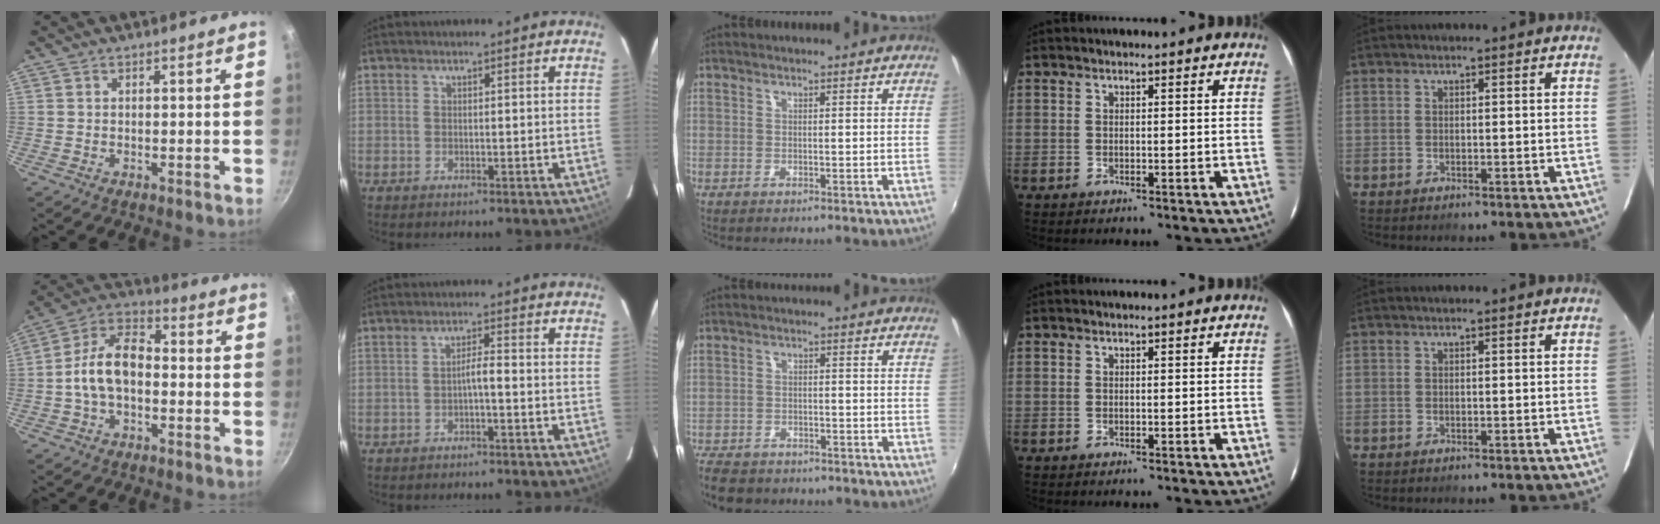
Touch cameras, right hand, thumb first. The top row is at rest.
{"thumb": {"total": 11.3, "force": [-1.5, 6.9, 8.8], "torque": [-0.140, 0.042, -0.044]}, "index": {"total": 2.2, "force": [-1.2, 0.1, 1.8], "torque": [-0.034, 0.008, -0.018]}, "middle": {"total": 9.6, "force": [-7.6, 4.6, 3.6], "torque": [-0.103, -0.016, -0.125]}}